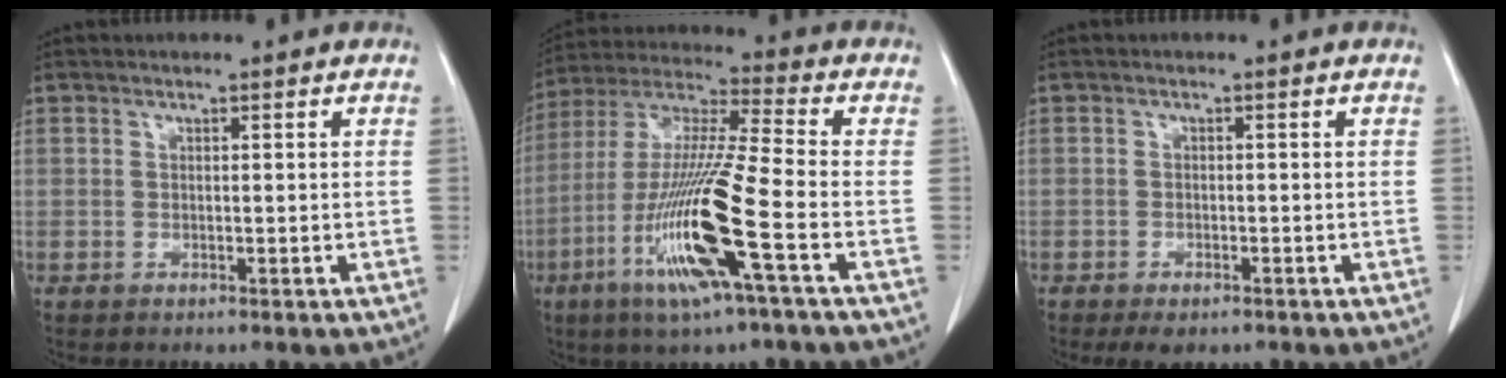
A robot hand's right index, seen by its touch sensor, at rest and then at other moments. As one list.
[{"total": 17.2, "force": [-6.3, -0.1, 15.9], "torque": [-0.331, -0.022, -0.126]}, {"total": 2.9, "force": [-2.0, 1.4, 1.7], "torque": [-0.026, -0.003, -0.021]}]